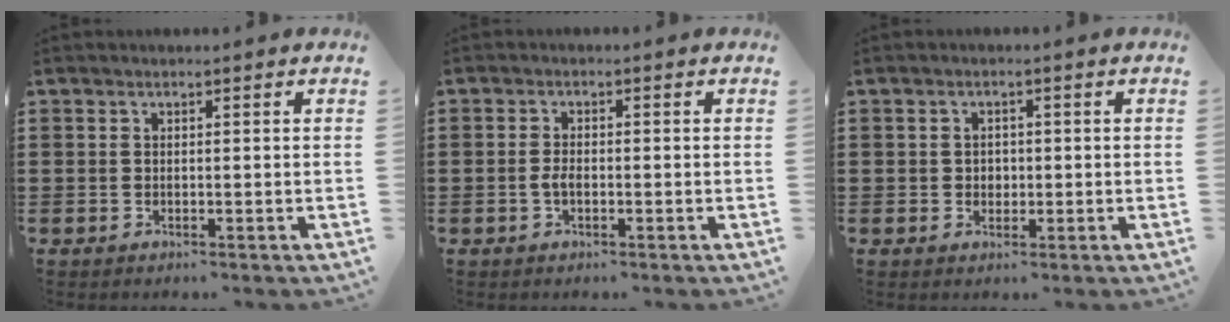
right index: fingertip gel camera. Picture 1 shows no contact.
{"total": 1.8, "force": [-0.6, 0.8, 1.6], "torque": [-0.038, -0.002, -0.014]}
{"total": 1.5, "force": [0.0, 1.4, 0.6], "torque": [-0.015, 0.007, -0.001]}